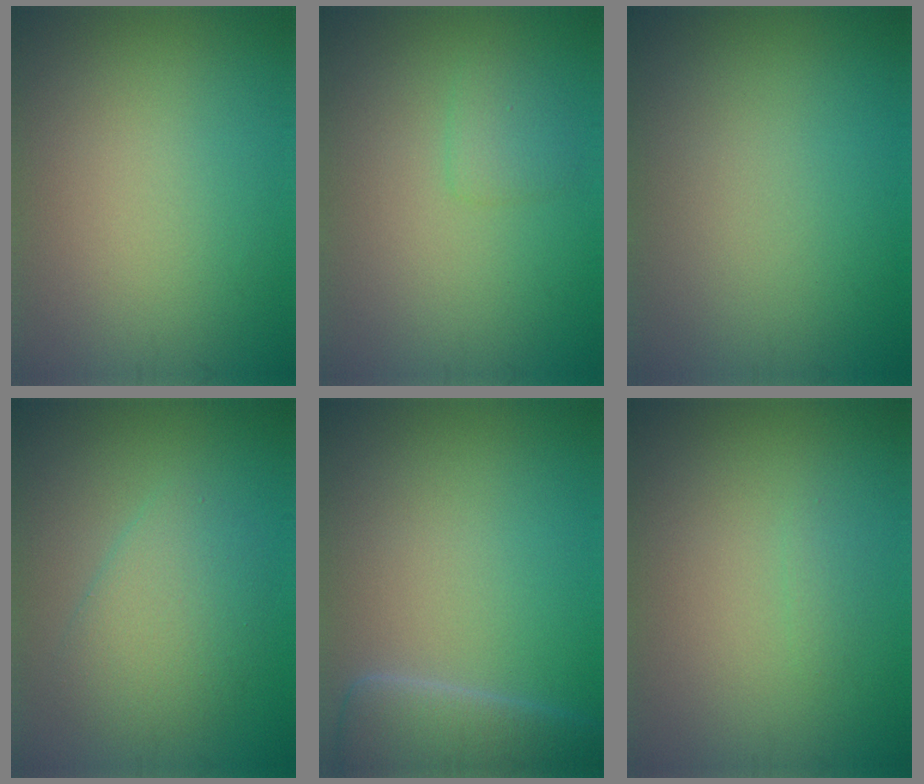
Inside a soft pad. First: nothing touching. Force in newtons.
{"total": 1.4, "press": 1.4, "slide": 0.1}
{"total": 0.0}
{"total": 3.5, "press": 3.5, "slide": 0.2}
{"total": 5.0, "press": 4.9, "slide": 0.7}
{"total": 0.6, "press": 0.6, "slide": 0.0}